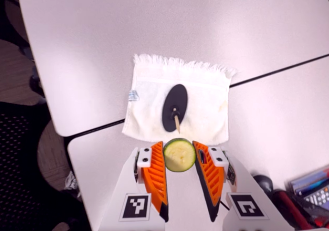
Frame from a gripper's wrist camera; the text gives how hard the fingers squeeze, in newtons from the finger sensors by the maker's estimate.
{"total": 8.3, "left": 8.1, "right": 8.4}